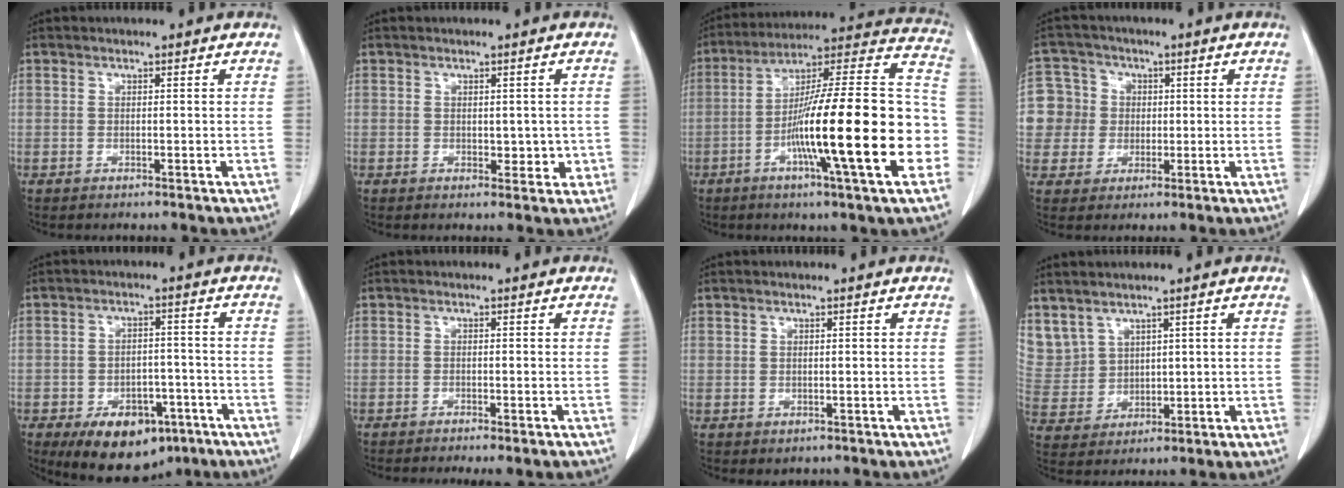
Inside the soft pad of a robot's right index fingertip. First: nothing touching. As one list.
[{"total": 2.8, "force": [-0.1, 1.9, 2.0], "torque": [-0.017, 0.000, 0.003]}, {"total": 25.5, "force": [-6.6, 1.4, 24.6], "torque": [-0.317, 0.003, -0.115]}, {"total": 8.4, "force": [0.6, 8.4, 0.6], "torque": [-0.019, 0.033, 0.018]}, {"total": 11.3, "force": [-6.6, 6.6, 6.4], "torque": [-0.093, 0.006, -0.092]}, {"total": 6.1, "force": [-5.2, 0.8, 3.2], "torque": [-0.032, -0.007, -0.069]}, {"total": 0.9, "force": [-0.2, 0.9, 0.2], "torque": [-0.005, 0.003, 0.002]}, {"total": 10.5, "force": [5.7, 8.4, 2.8], "torque": [-0.103, 0.029, 0.148]}]